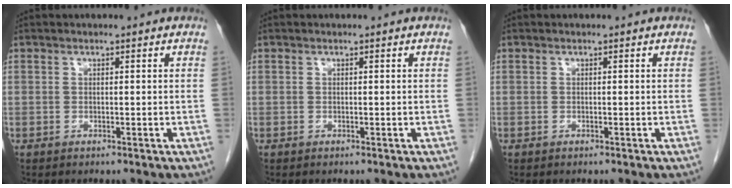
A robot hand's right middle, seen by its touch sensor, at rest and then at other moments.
{"total": 0.0}
{"total": 0.0}